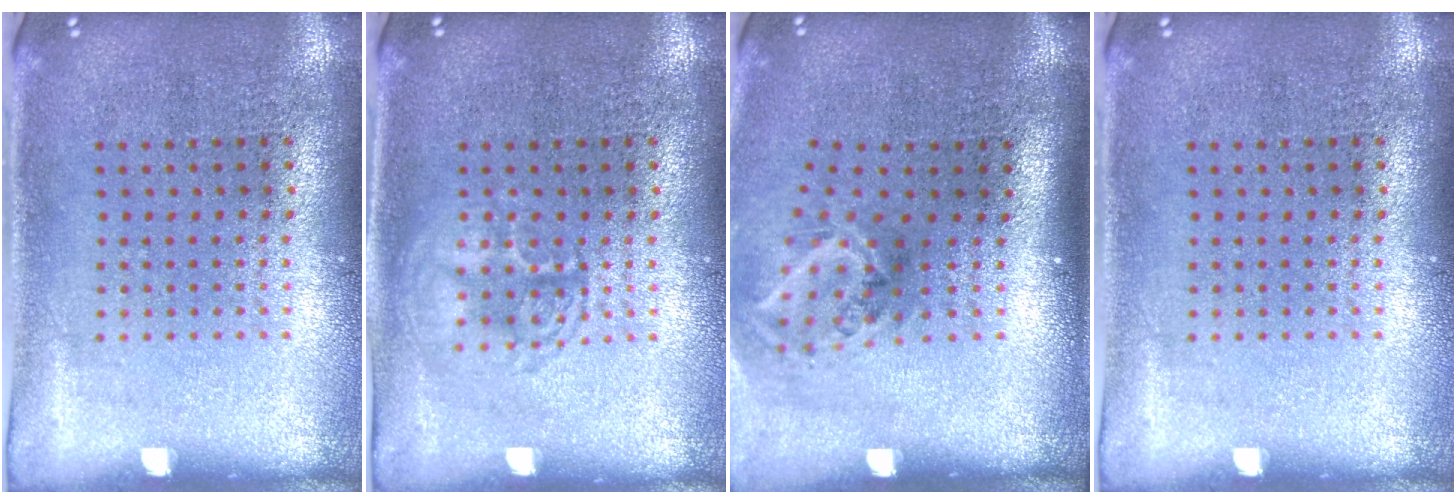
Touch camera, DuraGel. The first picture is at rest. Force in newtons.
{"total": 2.2, "press": 2.1, "slide": 0.4}
{"total": 2.0, "press": 1.3, "slide": 1.5}
{"total": 0.0}